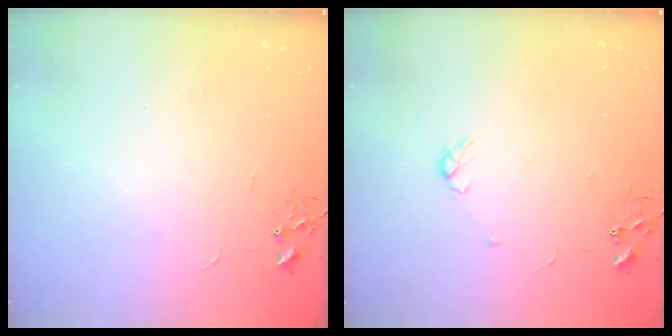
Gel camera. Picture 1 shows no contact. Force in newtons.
{"total": 2.9, "press": 2.8, "slide": 0.5}